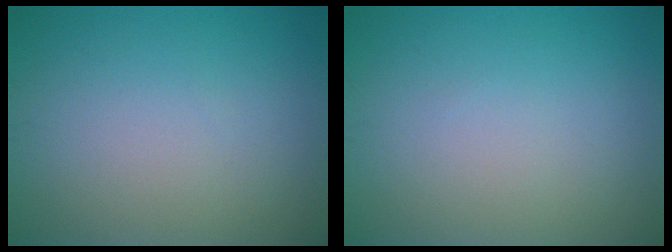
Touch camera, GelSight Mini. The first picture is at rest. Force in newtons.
{"total": 0.0}